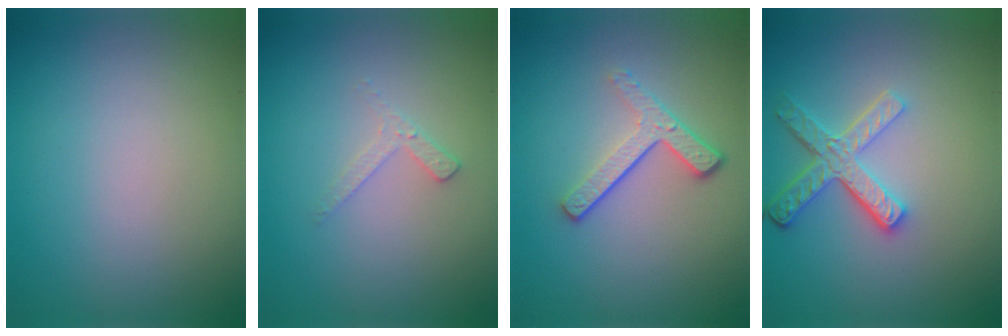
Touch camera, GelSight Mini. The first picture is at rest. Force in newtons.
{"total": 1.6, "press": 1.5, "slide": 0.4}
{"total": 3.5, "press": 2.5, "slide": 2.4}
{"total": 4.2, "press": 3.3, "slide": 2.7}